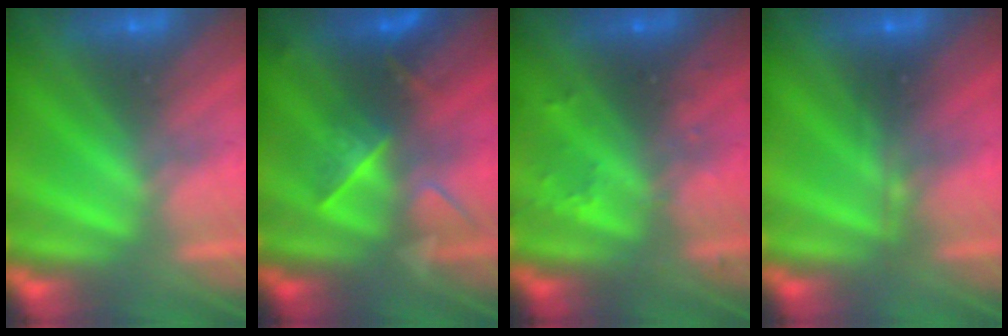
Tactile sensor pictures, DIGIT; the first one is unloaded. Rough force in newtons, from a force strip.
{"total": 2.6}
{"total": 2.4}
{"total": 2.3}